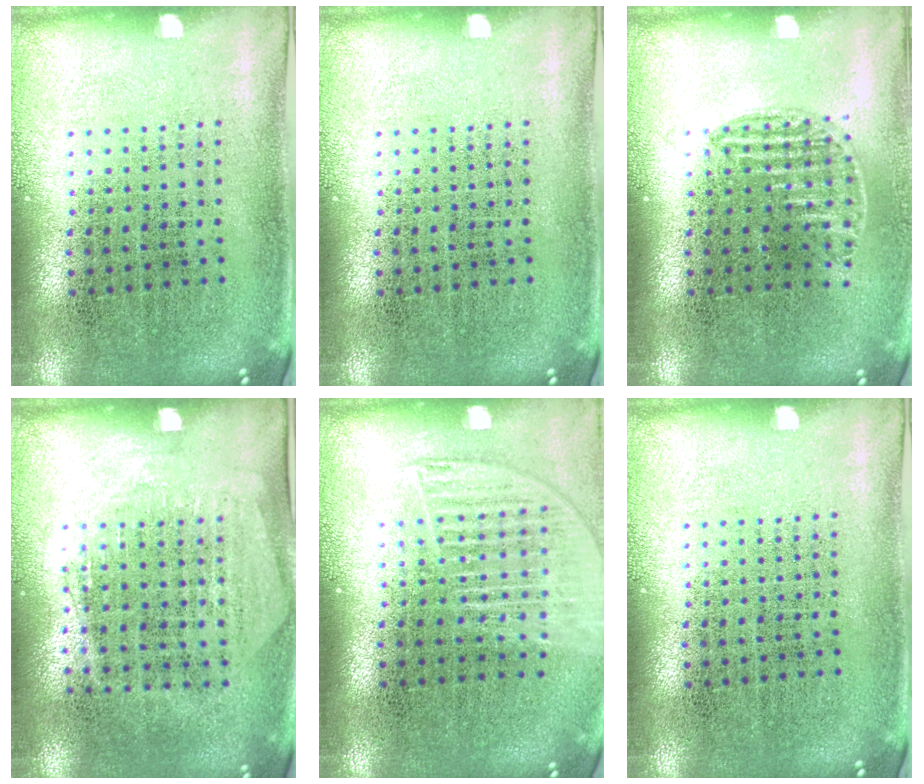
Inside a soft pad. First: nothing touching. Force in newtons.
{"total": 0.0}
{"total": 1.0, "press": 0.8, "slide": 0.6}
{"total": 1.3, "press": 1.1, "slide": 0.6}
{"total": 1.5, "press": 1.3, "slide": 0.7}
{"total": 0.0}